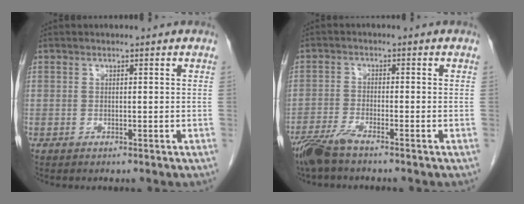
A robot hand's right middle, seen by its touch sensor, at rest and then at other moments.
{"total": 4.6, "force": [-3.8, 0.4, 2.6], "torque": [-0.059, -0.014, -0.078]}